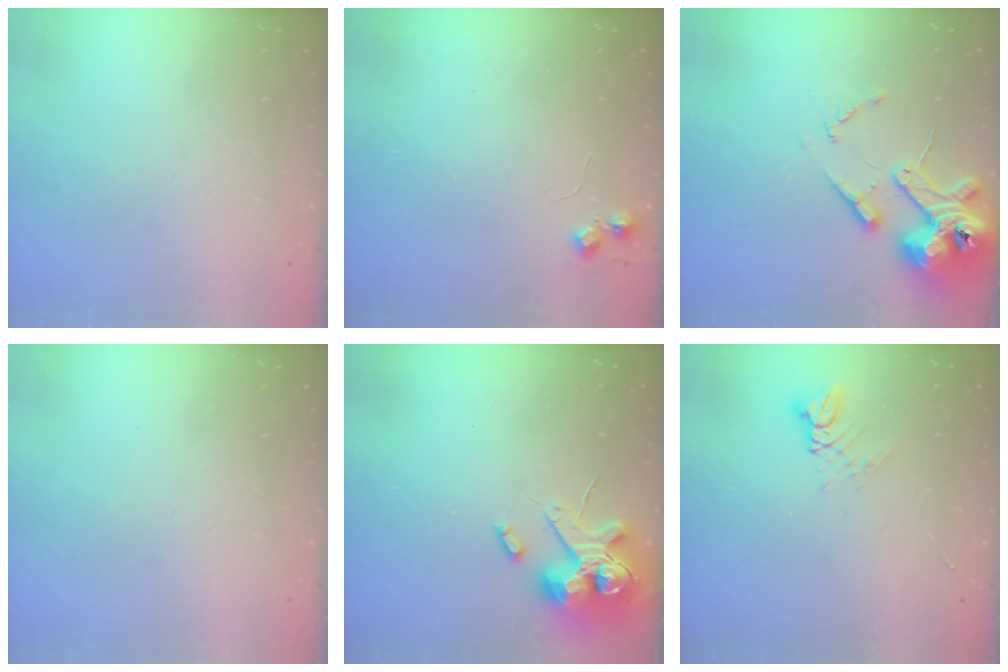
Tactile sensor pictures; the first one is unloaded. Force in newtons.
{"total": 4.9, "press": 4.9, "slide": 0.7}
{"total": 13.7, "press": 13.5, "slide": 2.0}
{"total": 0.0}
{"total": 12.3, "press": 12.2, "slide": 1.7}
{"total": 4.2, "press": 4.1, "slide": 0.3}